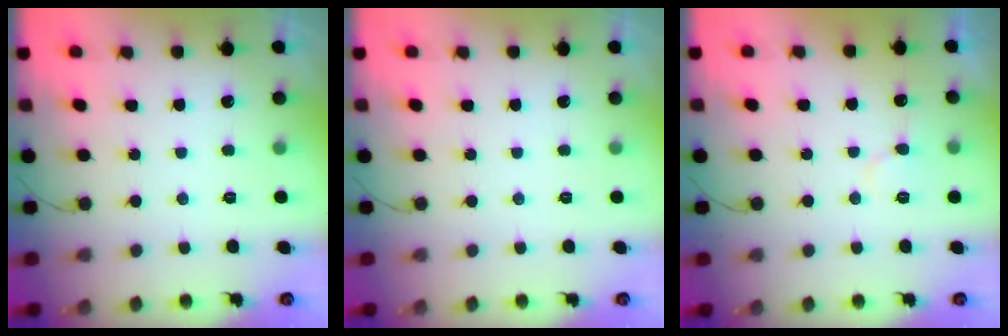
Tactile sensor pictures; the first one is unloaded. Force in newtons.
{"total": 0.0}
{"total": 6.8, "press": 6.8, "slide": 0.5}